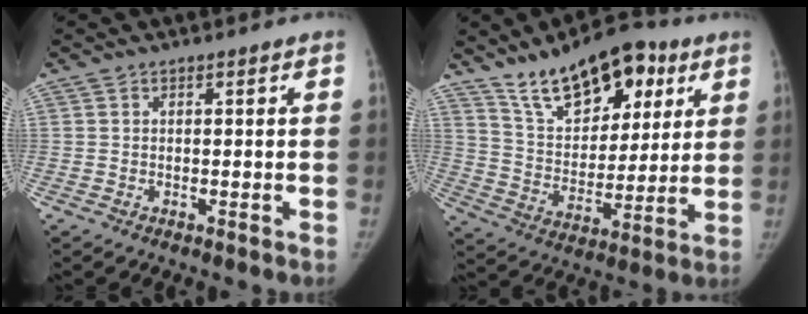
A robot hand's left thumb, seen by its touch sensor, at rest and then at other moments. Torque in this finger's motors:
{"motor_torque": [0.94, 0.12, 1.55, -0.81, 0.30]}